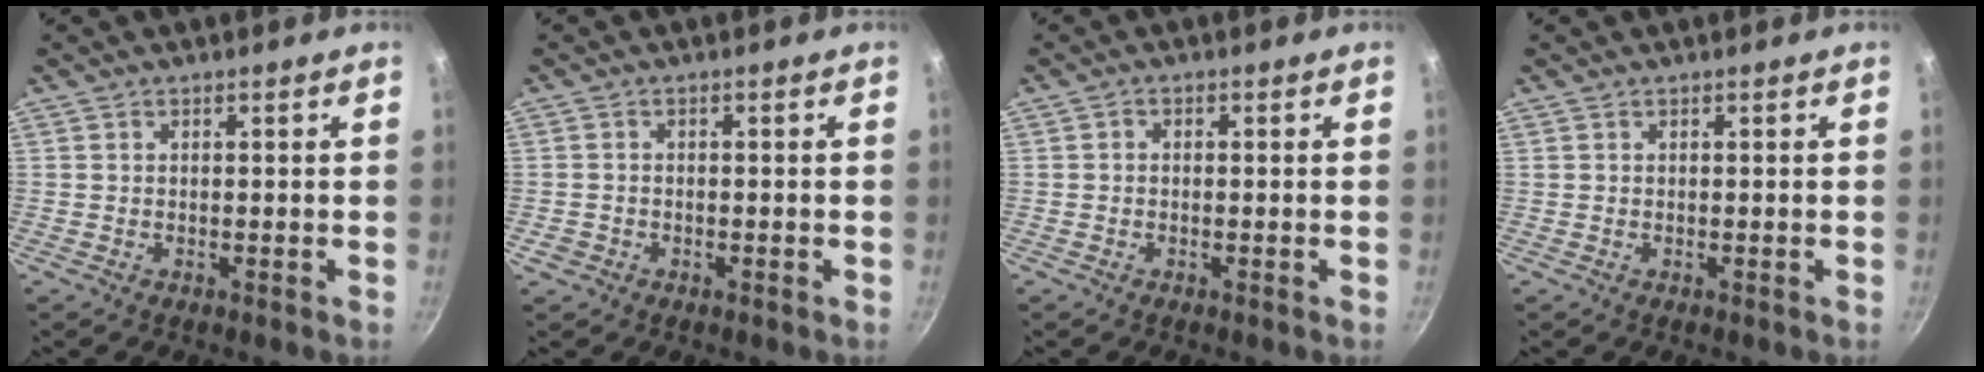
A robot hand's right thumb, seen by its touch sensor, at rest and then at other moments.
{"total": 1.8, "force": [-0.8, 1.5, 0.7], "torque": [-0.013, 0.006, -0.011]}
{"total": 0.9, "force": [-0.1, 0.7, 0.5], "torque": [-0.010, 0.007, -0.003]}
{"total": 0.0}